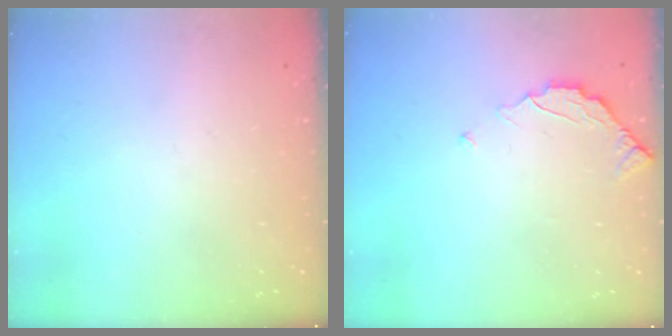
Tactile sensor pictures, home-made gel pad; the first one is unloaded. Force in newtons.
{"total": 4.2, "press": 4.2, "slide": 0.4}